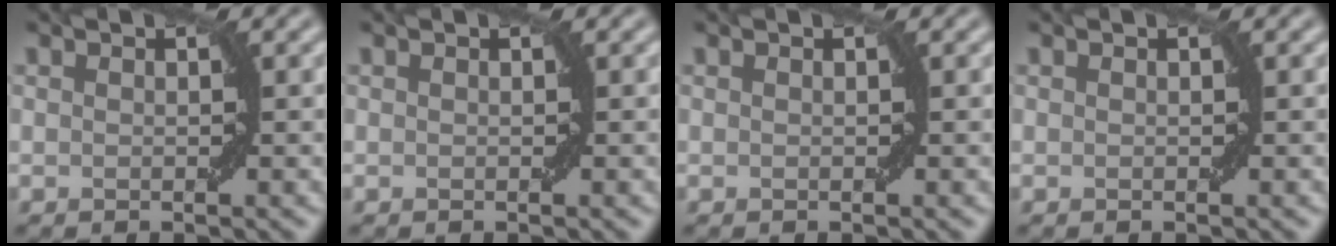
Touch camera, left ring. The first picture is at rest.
{"total": 0.0}
{"total": 0.0}
{"total": 0.0}